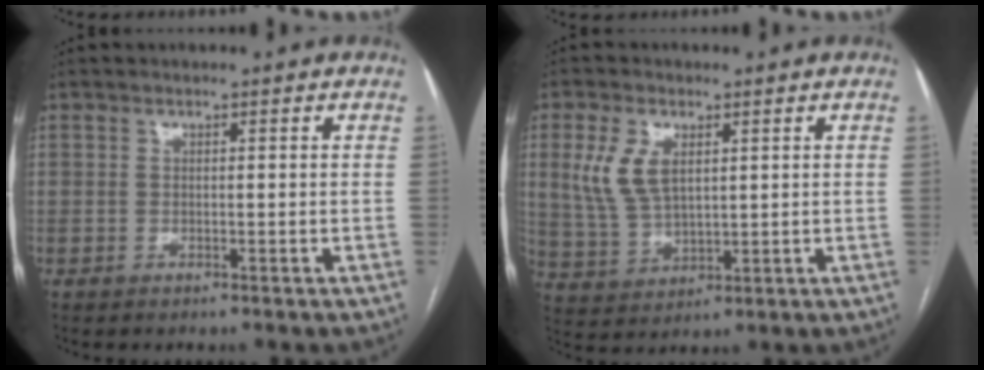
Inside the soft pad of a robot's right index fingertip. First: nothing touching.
{"total": 8.0, "force": [2.6, 4.3, 6.2], "torque": [-0.146, 0.009, 0.060]}